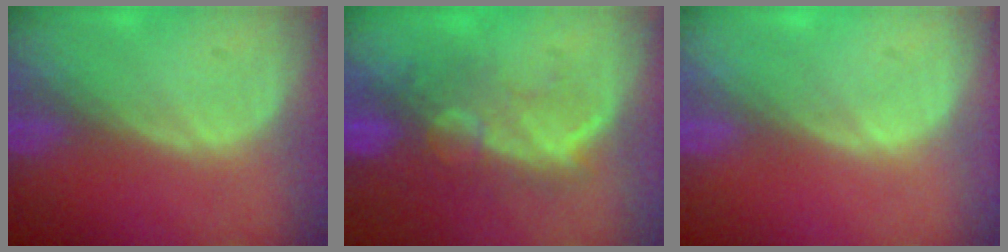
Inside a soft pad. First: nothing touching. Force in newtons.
{"total": 9.7, "press": 8.4, "slide": 5.0}
{"total": 0.0}